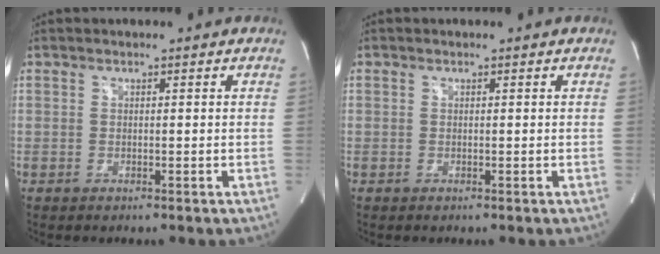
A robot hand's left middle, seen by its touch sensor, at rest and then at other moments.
{"total": 0.0}